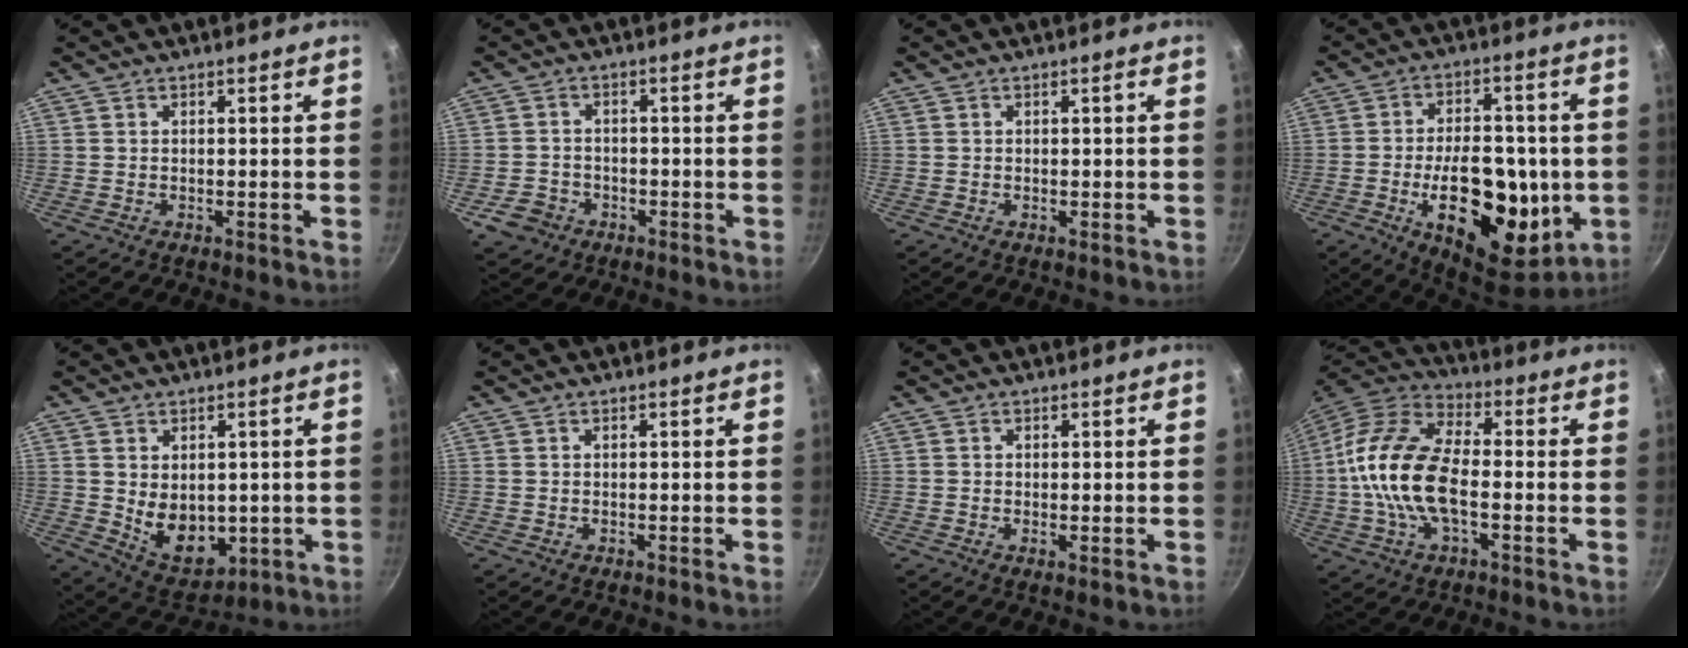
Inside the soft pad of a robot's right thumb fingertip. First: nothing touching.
{"total": 4.9, "force": [-2.6, 3.9, 1.5], "torque": [-0.022, 0.027, -0.040]}
{"total": 1.0, "force": [-0.1, 0.0, 1.0], "torque": [-0.016, 0.000, -0.003]}
{"total": 23.2, "force": [-4.2, 13.1, 18.7], "torque": [-0.243, 0.007, -0.049]}
{"total": 10.0, "force": [0.0, 7.1, 7.1], "torque": [-0.086, -0.019, 0.028]}
{"total": 0.0}
{"total": 0.8, "force": [-0.1, 0.2, 0.8], "torque": [-0.015, -0.004, -0.003]}
{"total": 17.8, "force": [-1.8, 9.0, 15.2], "torque": [-0.286, 0.035, -0.049]}